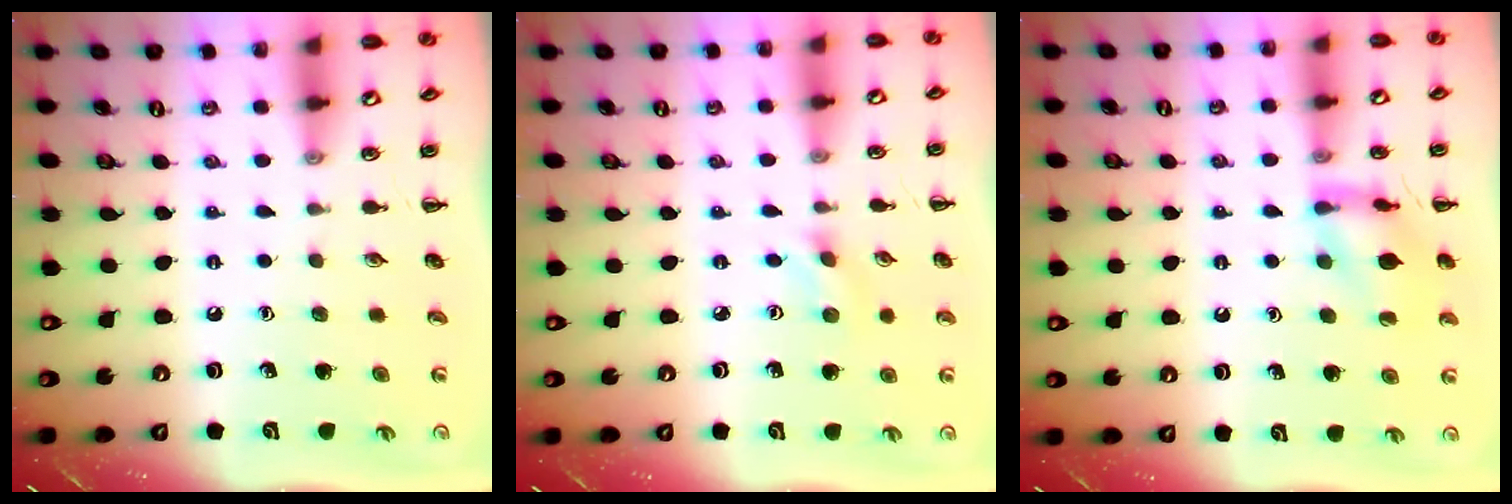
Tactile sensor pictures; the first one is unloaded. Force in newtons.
{"total": 1.1, "press": 1.0, "slide": 0.5}
{"total": 12.5, "press": 12.5, "slide": 0.9}